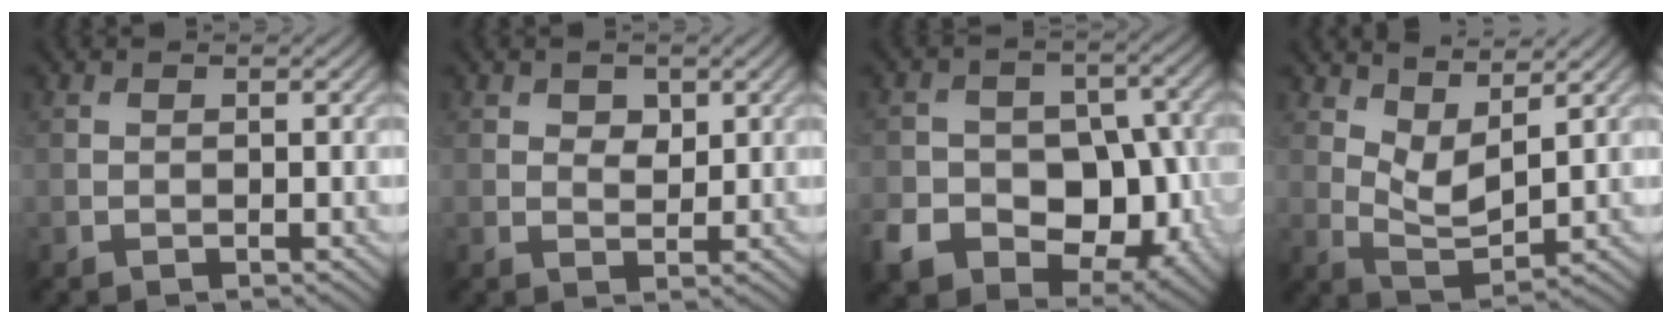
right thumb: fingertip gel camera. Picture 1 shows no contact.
{"total": 2.1, "force": [1.1, 1.3, 1.1], "torque": [-0.020, -0.004, 0.019]}
{"total": 12.2, "force": [-4.7, 8.9, 7.0], "torque": [-0.135, -0.024, -0.081]}
{"total": 5.1, "force": [3.5, 1.8, 3.3], "torque": [-0.080, -0.008, 0.068]}